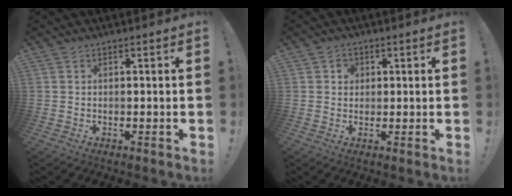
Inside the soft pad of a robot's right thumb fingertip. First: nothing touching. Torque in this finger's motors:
{"motor_torque": [0.08, 0.05, 0.18, -0.07, -0.06]}